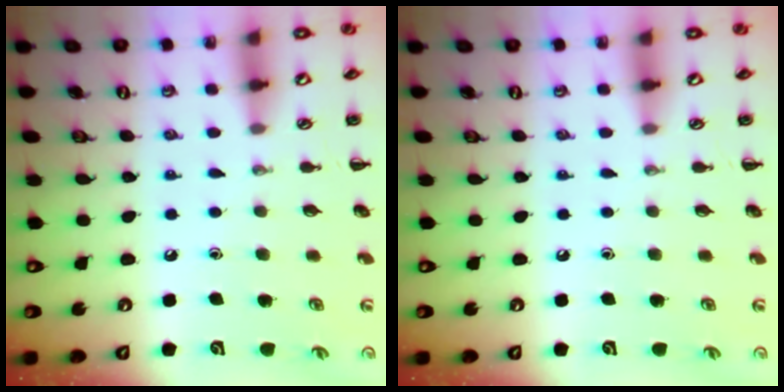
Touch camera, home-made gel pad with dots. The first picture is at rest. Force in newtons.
{"total": 0.0}